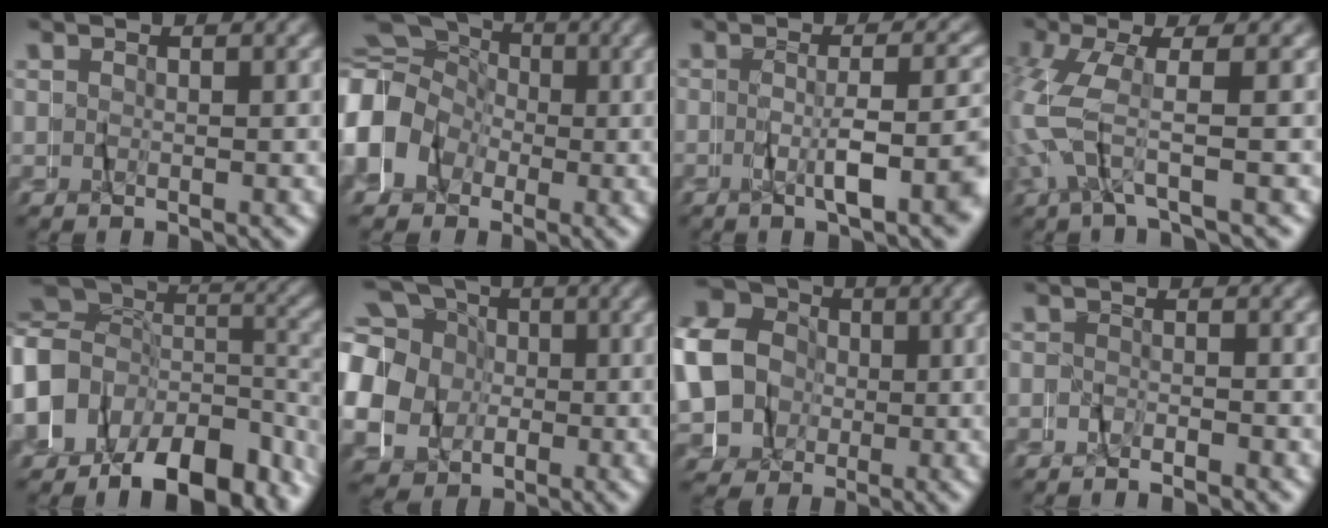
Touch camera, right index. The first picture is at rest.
{"total": 11.7, "force": [-0.3, 10.6, 5.1], "torque": [-0.138, -0.008, -0.022]}
{"total": 4.3, "force": [-1.9, 0.0, 3.9], "torque": [-0.062, 0.001, -0.030]}
{"total": 4.0, "force": [-0.9, 0.7, 3.9], "torque": [-0.119, -0.004, -0.013]}
{"total": 15.3, "force": [-6.1, 11.4, 8.2], "torque": [-0.186, -0.033, -0.099]}
{"total": 13.5, "force": [-0.3, 12.3, 5.6], "torque": [-0.156, -0.023, -0.017]}
{"total": 16.8, "force": [2.1, 14.9, 7.4], "torque": [-0.181, -0.015, 0.016]}
{"total": 2.1, "force": [-0.7, 1.7, 1.0], "torque": [-0.034, 0.002, -0.023]}